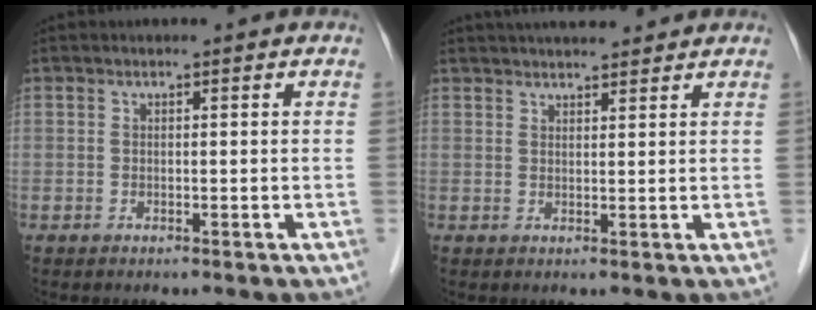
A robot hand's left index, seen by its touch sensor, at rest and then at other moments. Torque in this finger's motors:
{"motor_torque": [1.06, -1.08, 0.33, 0.10]}